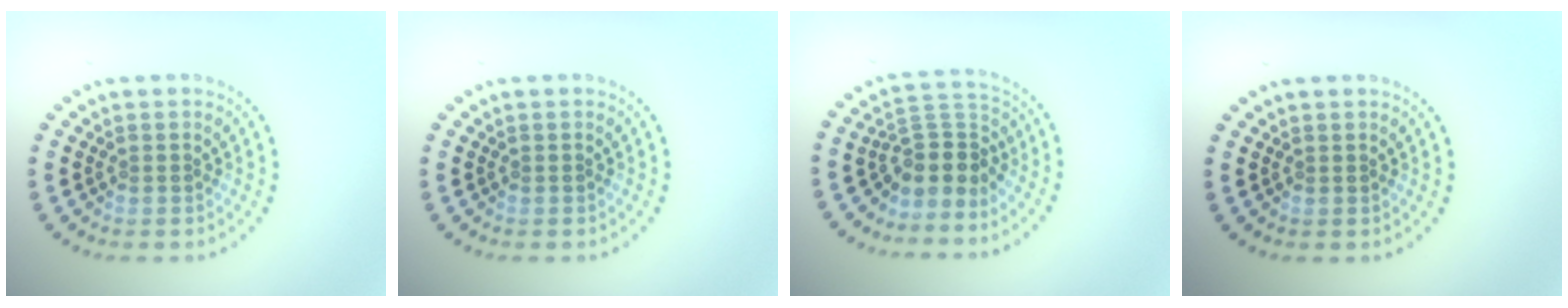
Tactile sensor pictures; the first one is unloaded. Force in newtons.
{"total": 0.0}
{"total": 3.4, "press": 2.5, "slide": 2.3}
{"total": 0.0}